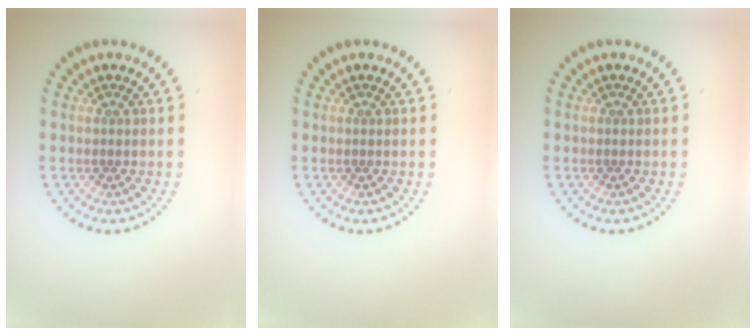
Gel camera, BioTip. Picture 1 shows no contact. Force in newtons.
{"total": 0.0}
{"total": 0.0}